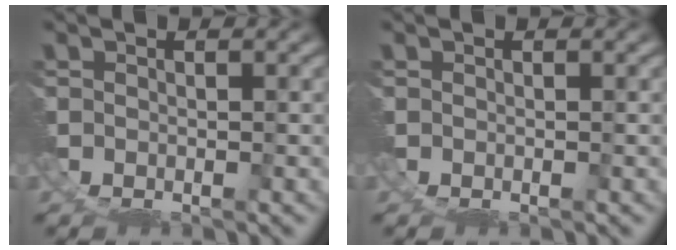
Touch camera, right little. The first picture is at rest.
{"total": 0.0}